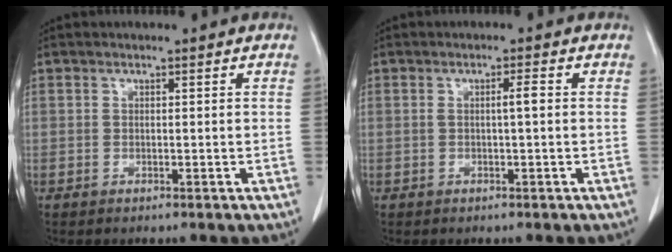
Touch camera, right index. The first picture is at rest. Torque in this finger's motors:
{"motor_torque": [0.41, -0.10, 0.18, 0.05]}